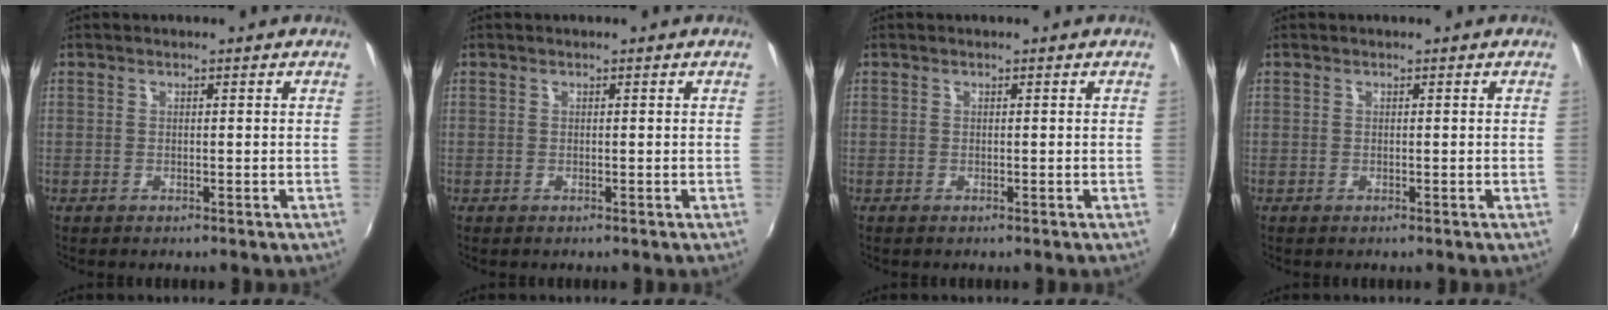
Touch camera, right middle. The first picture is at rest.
{"total": 0.0}
{"total": 0.0}
{"total": 0.0}